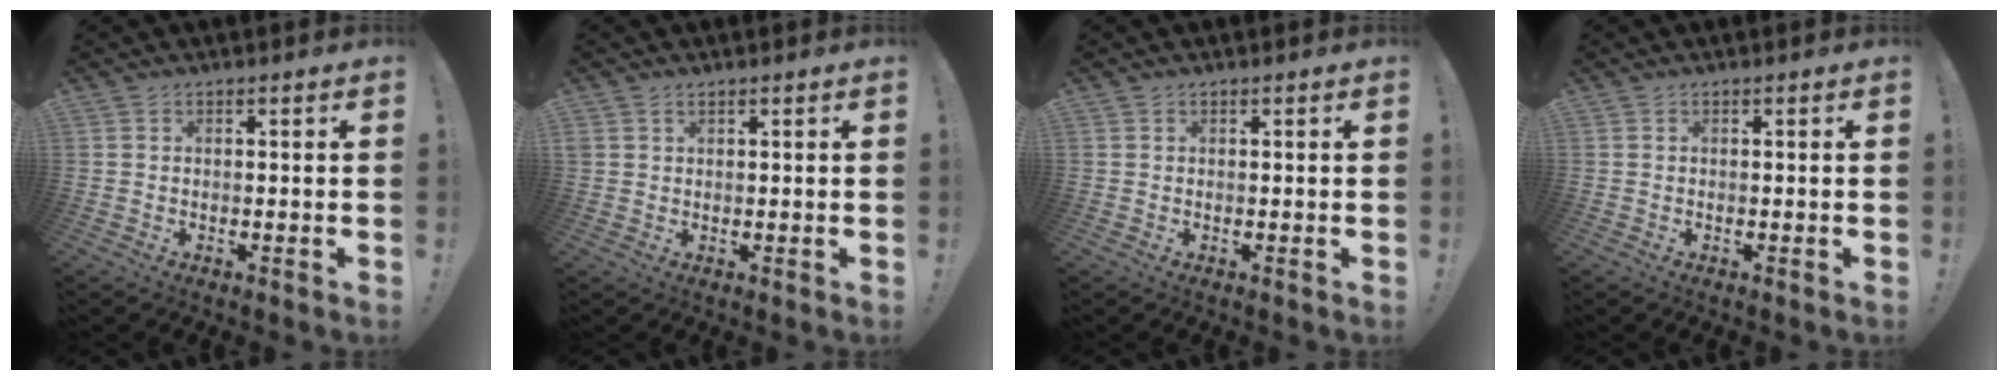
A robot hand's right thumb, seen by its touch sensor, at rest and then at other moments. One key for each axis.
{"total": 1.4, "fx": 0.9, "fy": 0.9, "fz": 0.5, "tx": -0.016, "ty": 0.004, "tz": 0.020}
{"total": 0.0}
{"total": 0.0}